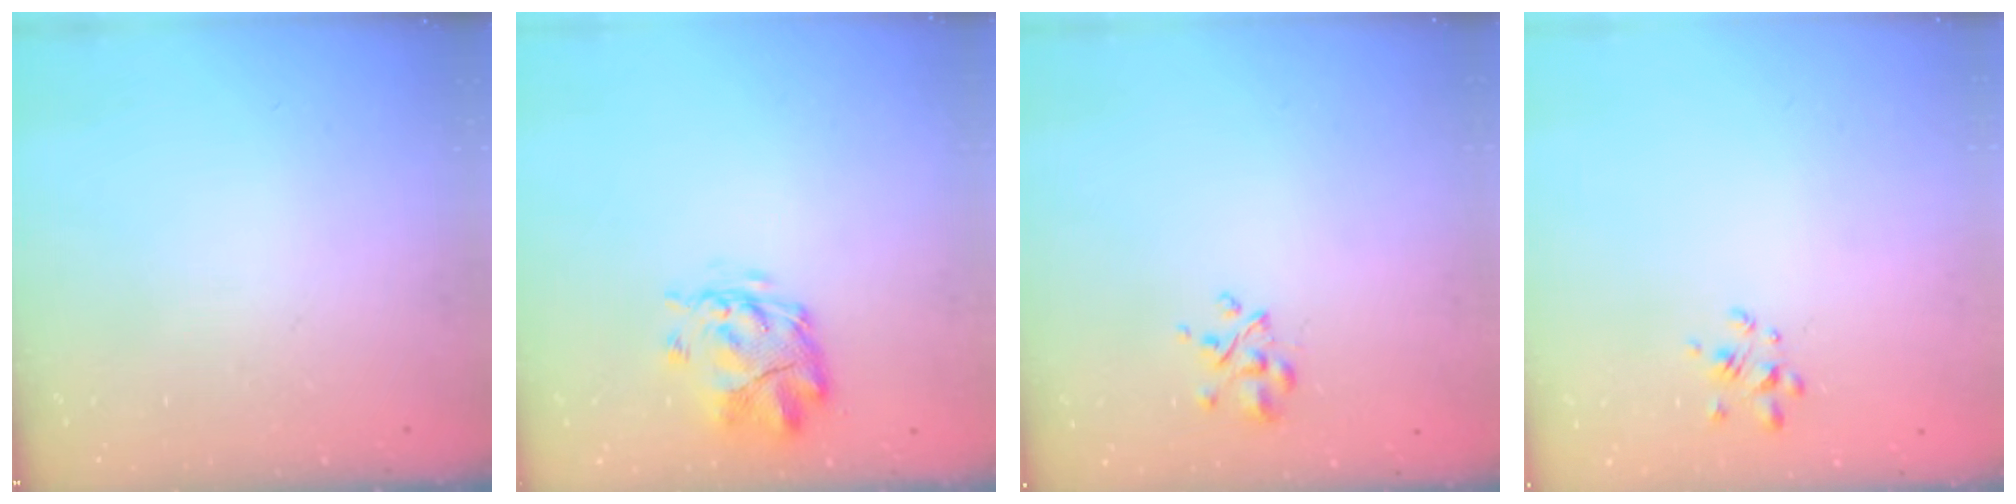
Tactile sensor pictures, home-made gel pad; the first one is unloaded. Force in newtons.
{"total": 4.0, "press": 3.6, "slide": 1.8}
{"total": 3.6, "press": 3.3, "slide": 1.3}
{"total": 2.3, "press": 2.1, "slide": 0.8}